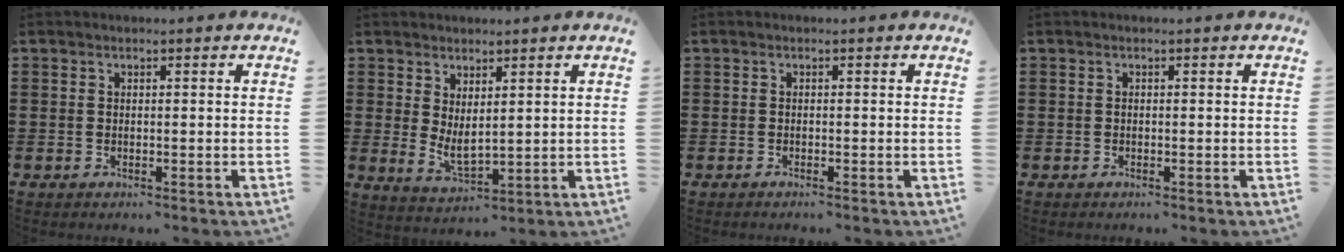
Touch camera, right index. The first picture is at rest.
{"total": 3.2, "force": [1.3, 1.6, 2.5], "torque": [-0.059, -0.002, 0.024]}
{"total": 0.5, "force": [-0.5, -0.2, 0.1], "torque": [-0.003, -0.003, -0.010]}
{"total": 0.0}